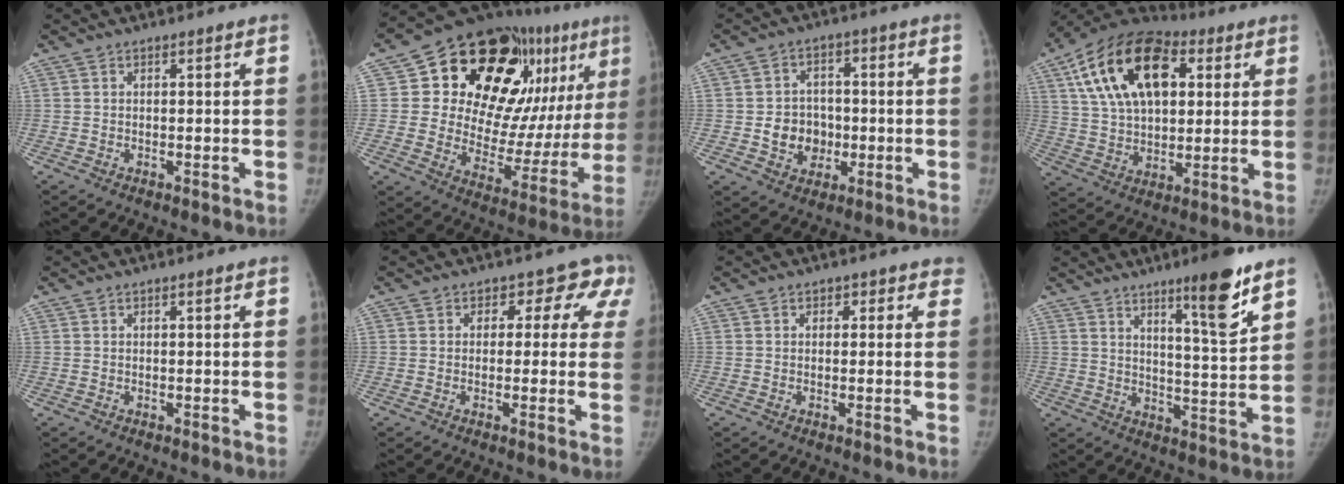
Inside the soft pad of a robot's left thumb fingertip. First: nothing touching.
{"total": 30.6, "force": [12.6, 15.7, 23.0], "torque": [-0.279, -0.002, 0.200]}
{"total": 8.6, "force": [-1.4, 7.5, 4.0], "torque": [-0.025, 0.017, -0.020]}
{"total": 22.7, "force": [7.9, 13.5, 16.5], "torque": [-0.275, 0.006, 0.131]}
{"total": 0.0}
{"total": 6.5, "force": [2.6, 5.2, 3.0], "torque": [0.018, 0.001, 0.008]}
{"total": 1.9, "force": [1.0, 1.5, 0.6], "torque": [0.025, 0.000, 0.004]}
{"total": 11.2, "force": [7.3, 1.1, 8.5], "torque": [-0.116, -0.052, 0.112]}